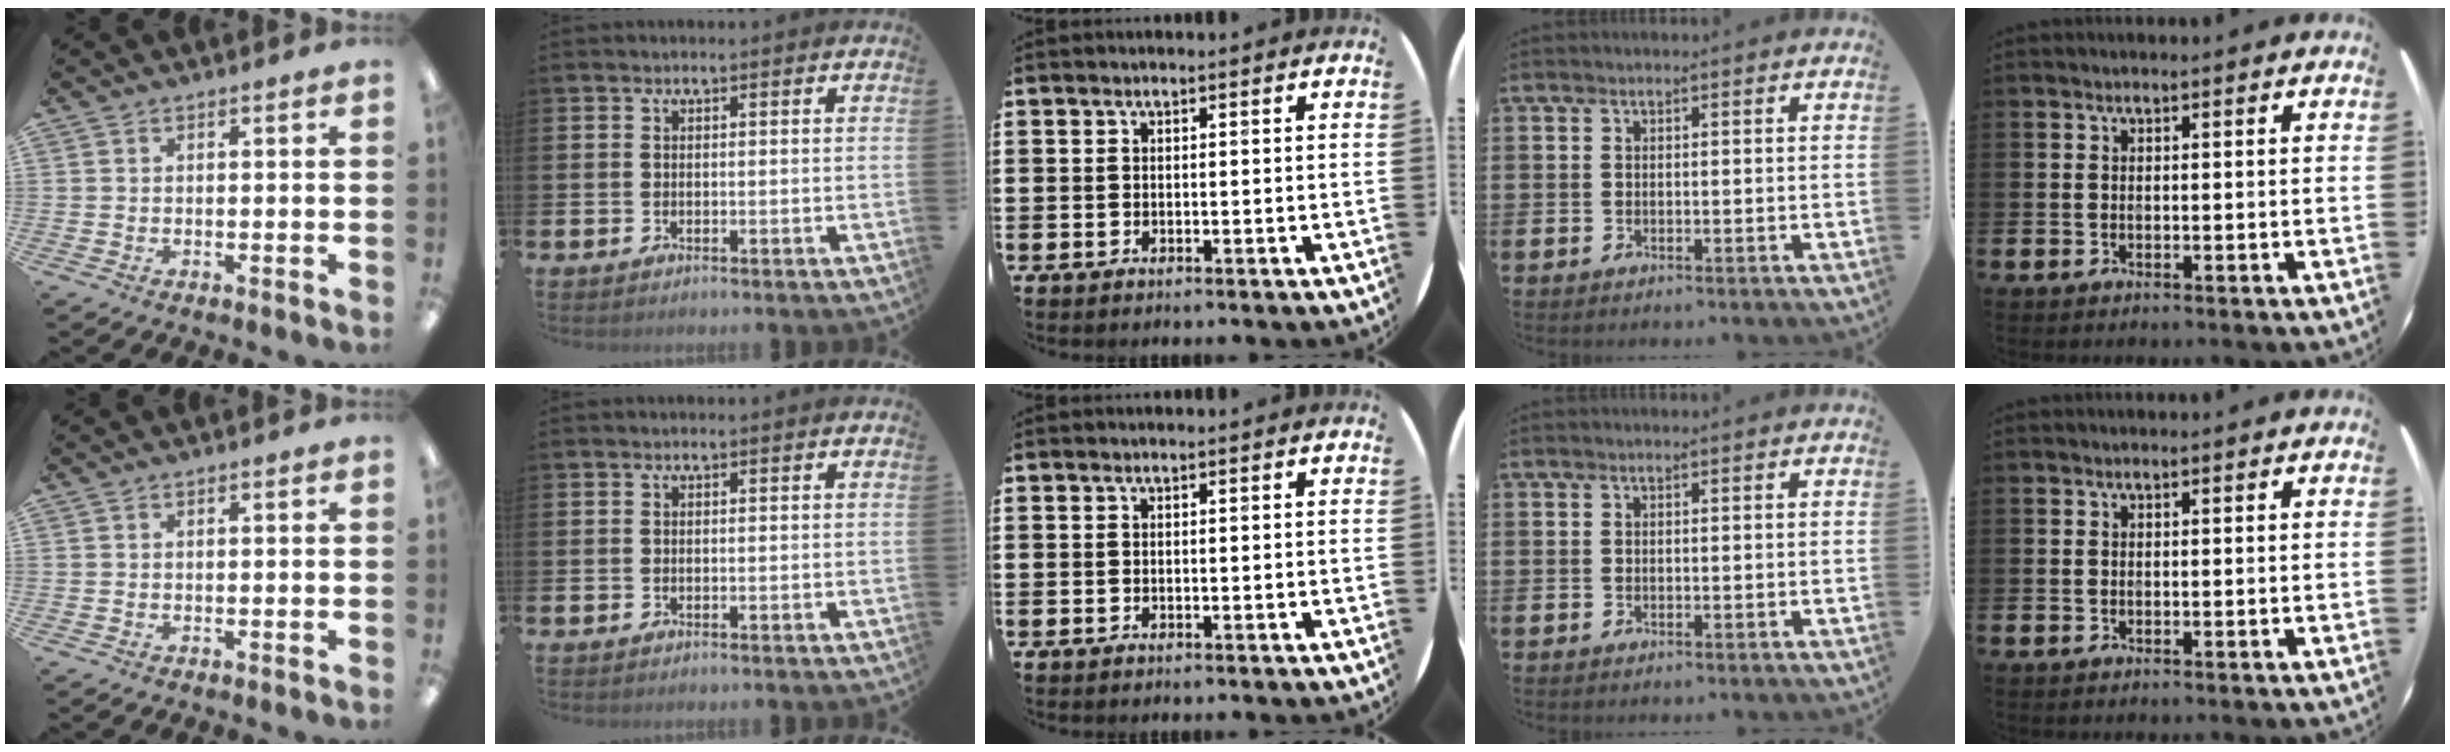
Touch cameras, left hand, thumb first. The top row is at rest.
{}